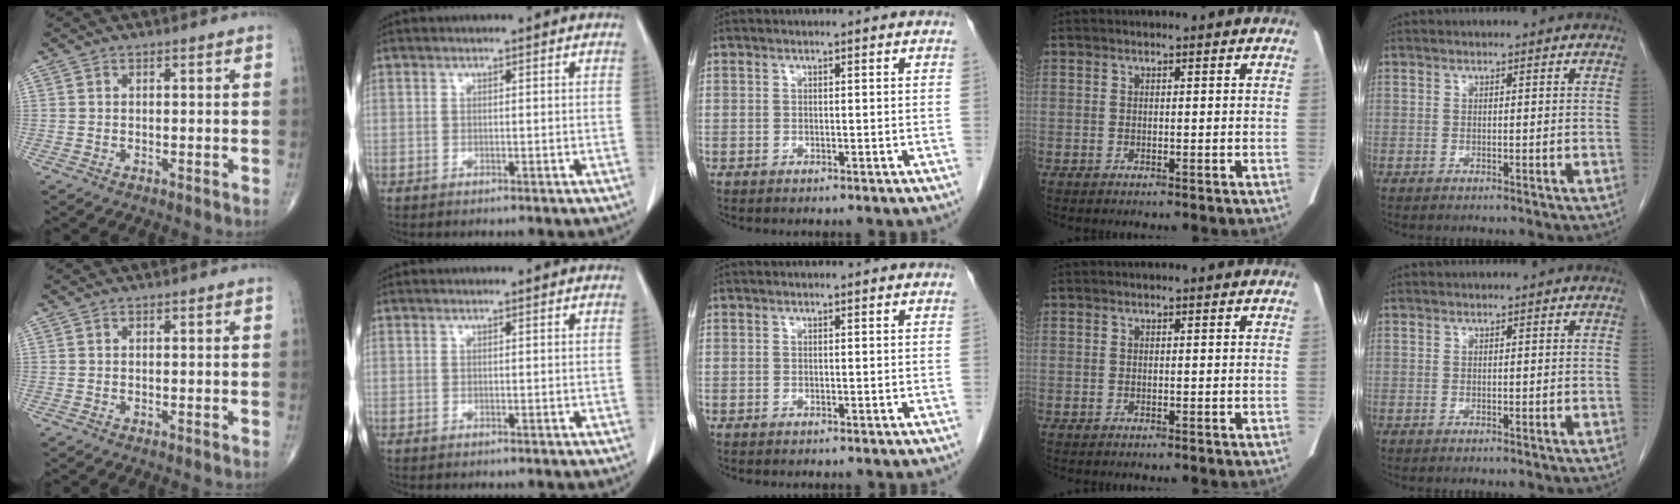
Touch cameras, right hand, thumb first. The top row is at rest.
{}